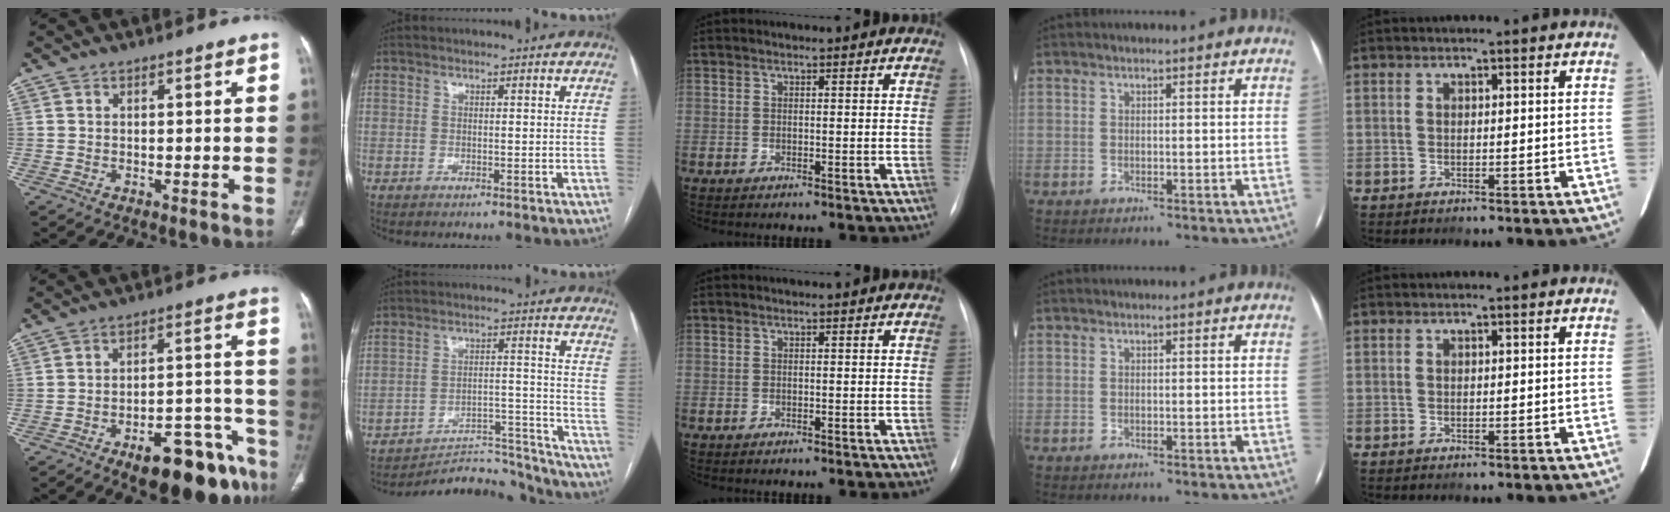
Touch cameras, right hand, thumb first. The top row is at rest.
{"thumb": {"total": 16.9, "force": [-11.1, 6.3, 11.0], "torque": [-0.084, 0.089, -0.155]}, "index": {"total": 14.4, "force": [-14.2, 2.2, 0.6], "torque": [0.004, 0.046, -0.205]}}